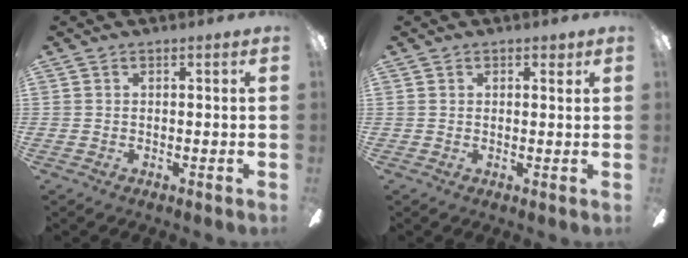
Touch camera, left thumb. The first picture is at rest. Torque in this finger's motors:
{"motor_torque": [0.11, -0.20, 0.10, 0.04, -0.06]}